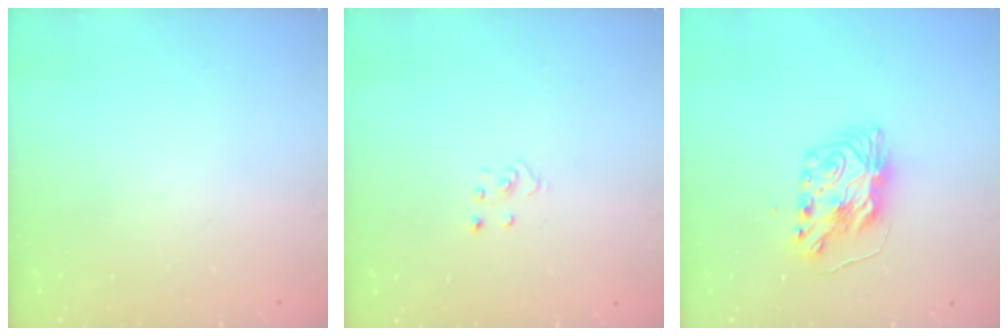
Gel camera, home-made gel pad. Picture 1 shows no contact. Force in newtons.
{"total": 2.3, "press": 2.3, "slide": 0.2}
{"total": 9.0, "press": 9.0, "slide": 0.6}